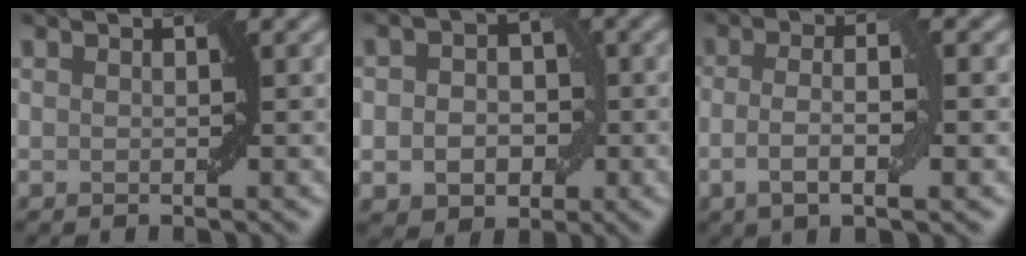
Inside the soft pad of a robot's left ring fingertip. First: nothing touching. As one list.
[{"total": 5.2, "force": [-0.9, 4.3, 2.8], "torque": [-0.017, 0.000, -0.023]}, {"total": 4.1, "force": [-0.8, 1.0, 3.9], "torque": [-0.074, 0.000, -0.019]}]